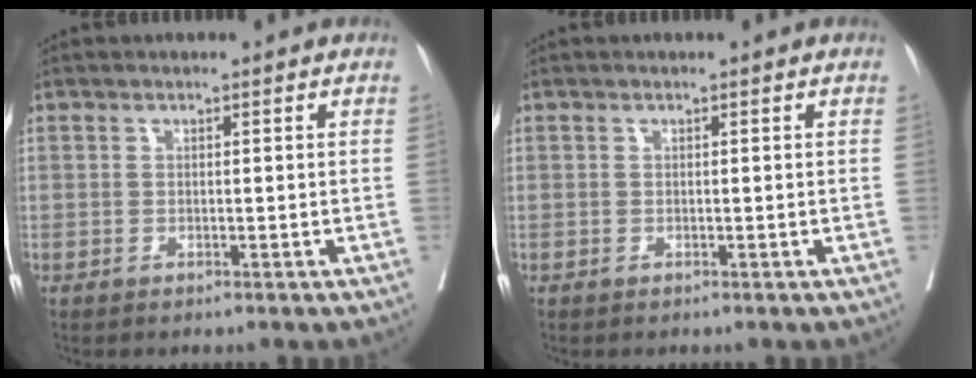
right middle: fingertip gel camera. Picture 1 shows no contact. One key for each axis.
{"total": 0.0}